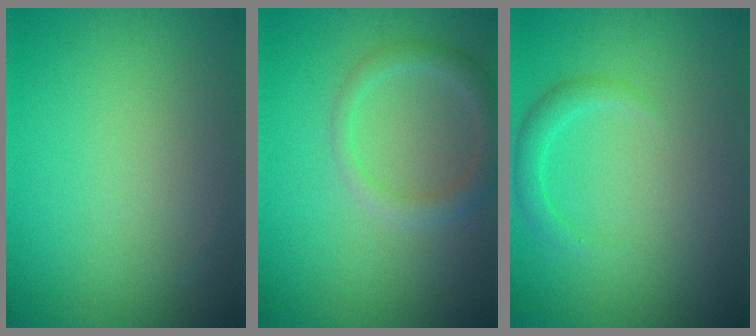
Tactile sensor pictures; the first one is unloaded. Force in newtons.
{"total": 2.6, "press": 2.6, "slide": 0.3}
{"total": 1.7, "press": 1.7, "slide": 0.2}